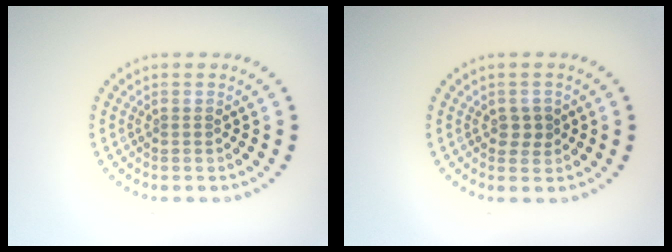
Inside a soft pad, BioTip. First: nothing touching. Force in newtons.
{"total": 1.5, "press": 1.4, "slide": 0.4}